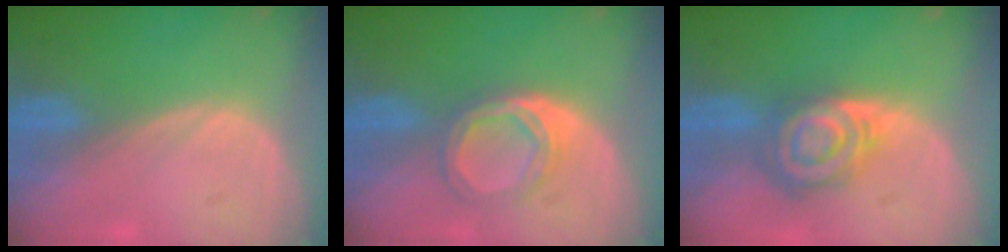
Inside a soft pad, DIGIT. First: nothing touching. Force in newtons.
{"total": 5.5, "press": 5.0, "slide": 2.4}
{"total": 8.1, "press": 7.2, "slide": 3.8}